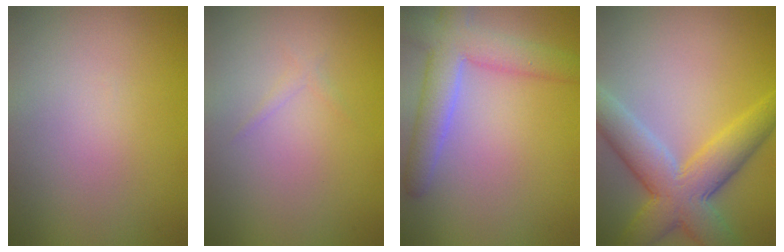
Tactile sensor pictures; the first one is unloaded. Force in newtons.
{"total": 0.7, "press": 0.7, "slide": 0.0}
{"total": 5.6, "press": 5.6, "slide": 0.4}
{"total": 7.6, "press": 7.6, "slide": 0.5}